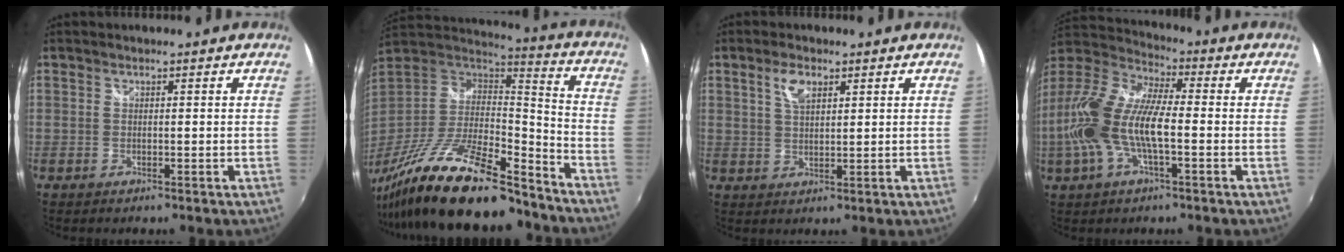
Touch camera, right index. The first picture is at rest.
{"total": 28.0, "force": [-20.6, 7.6, 17.4], "torque": [-0.325, -0.047, -0.338]}
{"total": 4.2, "force": [2.2, 2.0, 3.1], "torque": [-0.055, 0.005, 0.040]}
{"total": 17.5, "force": [-2.9, 6.3, 16.0], "torque": [-0.321, -0.001, -0.065]}